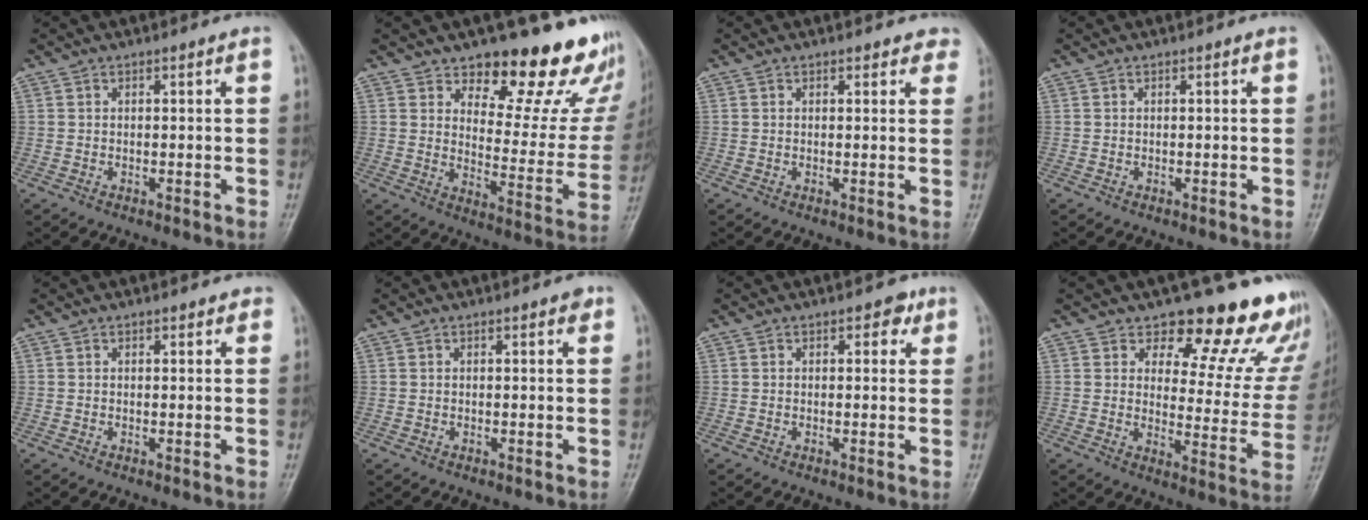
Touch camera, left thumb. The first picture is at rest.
{"total": 19.4, "force": [15.4, 7.8, 8.8], "torque": [-0.052, -0.114, 0.188]}
{"total": 2.6, "force": [2.1, 1.4, 0.6], "torque": [0.024, -0.006, 0.012]}
{"total": 0.0}
{"total": 0.9, "force": [0.7, 0.5, 0.4], "torque": [0.002, -0.003, 0.004]}
{"total": 1.0, "force": [0.5, 0.4, 0.7], "torque": [-0.006, 0.000, 0.003]}
{"total": 2.3, "force": [1.1, 1.5, 1.3], "torque": [0.001, -0.001, 0.009]}
{"total": 17.3, "force": [14.6, 6.9, 6.3], "torque": [-0.012, -0.115, 0.162]}